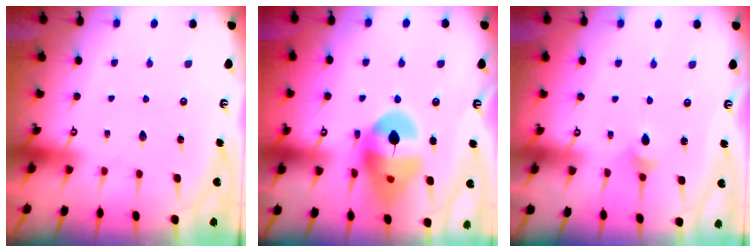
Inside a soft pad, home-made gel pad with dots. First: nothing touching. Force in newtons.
{"total": 16.8, "press": 16.7, "slide": 2.1}
{"total": 2.9, "press": 2.9, "slide": 0.6}